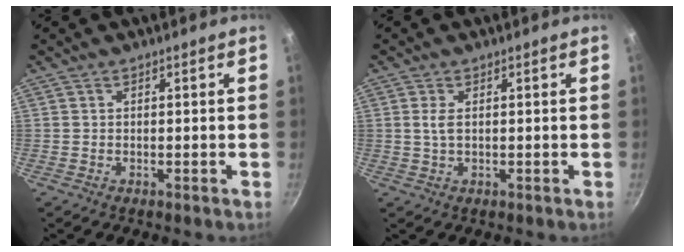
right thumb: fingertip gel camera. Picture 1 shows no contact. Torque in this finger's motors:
{"motor_torque": [-1.07, -0.02, -0.38, 0.02, 0.01]}